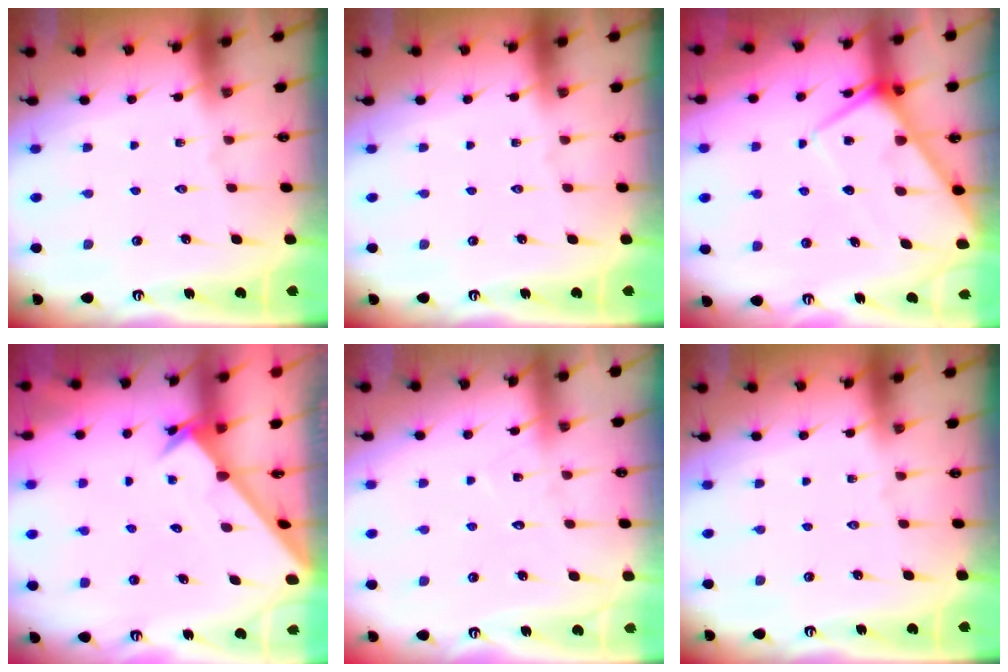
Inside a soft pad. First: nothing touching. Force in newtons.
{"total": 0.0}
{"total": 9.5, "press": 9.5, "slide": 0.9}
{"total": 2.6, "press": 2.6, "slide": 0.2}
{"total": 6.4, "press": 6.4, "slide": 0.7}
{"total": 0.0}